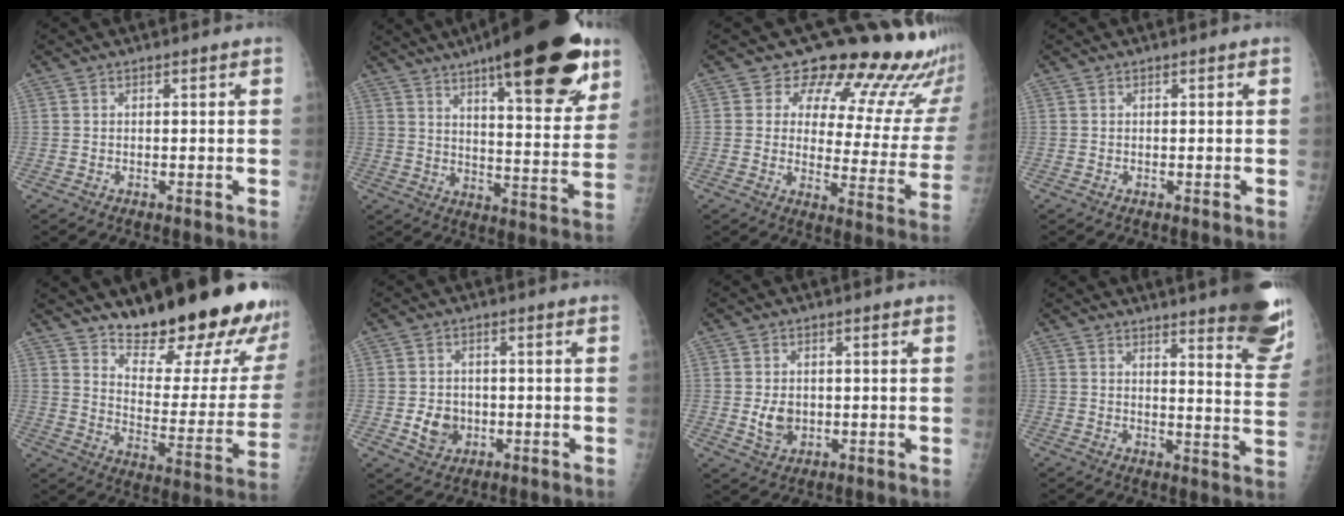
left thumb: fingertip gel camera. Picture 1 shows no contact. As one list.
[{"total": 25.9, "force": [15.5, 7.3, 19.4], "torque": [-0.250, -0.048, 0.225]}, {"total": 20.3, "force": [17.0, 7.5, 8.1], "torque": [-0.049, -0.133, 0.193]}, {"total": 0.0}, {"total": 24.7, "force": [19.8, 6.3, 13.4], "torque": [-0.152, -0.142, 0.277]}, {"total": 5.3, "force": [-1.0, 4.5, 2.6], "torque": [-0.026, 0.005, -0.011]}, {"total": 4.4, "force": [-0.1, 3.5, 2.8], "torque": [-0.035, -0.005, 0.007]}, {"total": 17.4, "force": [12.9, 3.0, 11.3], "torque": [-0.116, -0.091, 0.147]}]